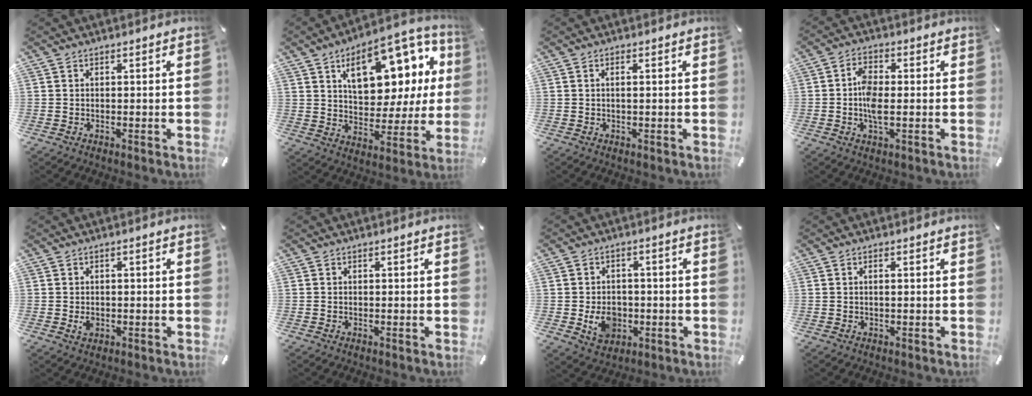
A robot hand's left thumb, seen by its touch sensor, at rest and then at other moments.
{"total": 18.8, "force": [8.7, 10.7, 12.7], "torque": [-0.170, -0.044, 0.147]}
{"total": 1.2, "force": [0.1, 0.0, 1.1], "torque": [-0.022, -0.002, 0.002]}
{"total": 6.0, "force": [-0.5, 2.7, 5.3], "torque": [-0.115, -0.001, -0.014]}
{"total": 2.0, "force": [-0.3, 1.5, 1.2], "torque": [-0.022, 0.004, -0.005]}
{"total": 0.0}
{"total": 7.5, "force": [-1.6, 6.1, 4.1], "torque": [-0.074, 0.005, -0.027]}
{"total": 0.8, "force": [0.1, 0.0, 0.8], "torque": [-0.015, -0.001, 0.001]}